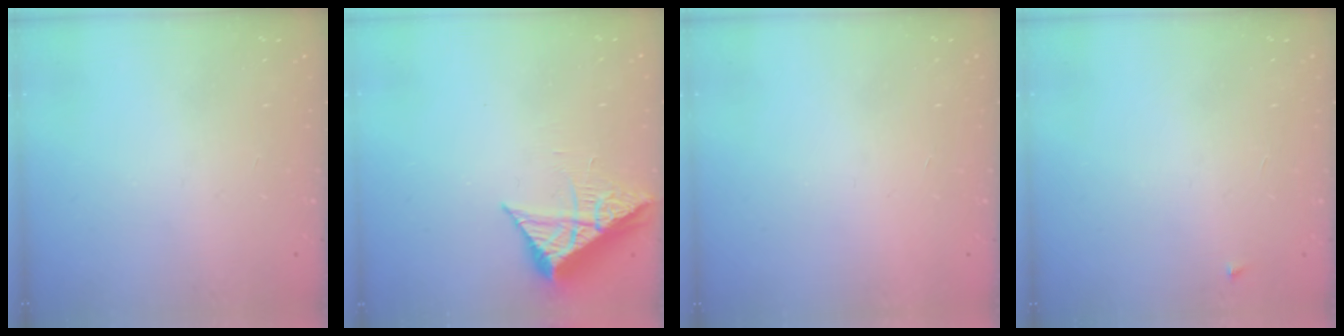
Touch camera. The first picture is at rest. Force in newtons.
{"total": 8.9, "press": 8.9, "slide": 0.9}
{"total": 1.7, "press": 1.7, "slide": 0.1}
{"total": 2.3, "press": 2.3, "slide": 0.3}